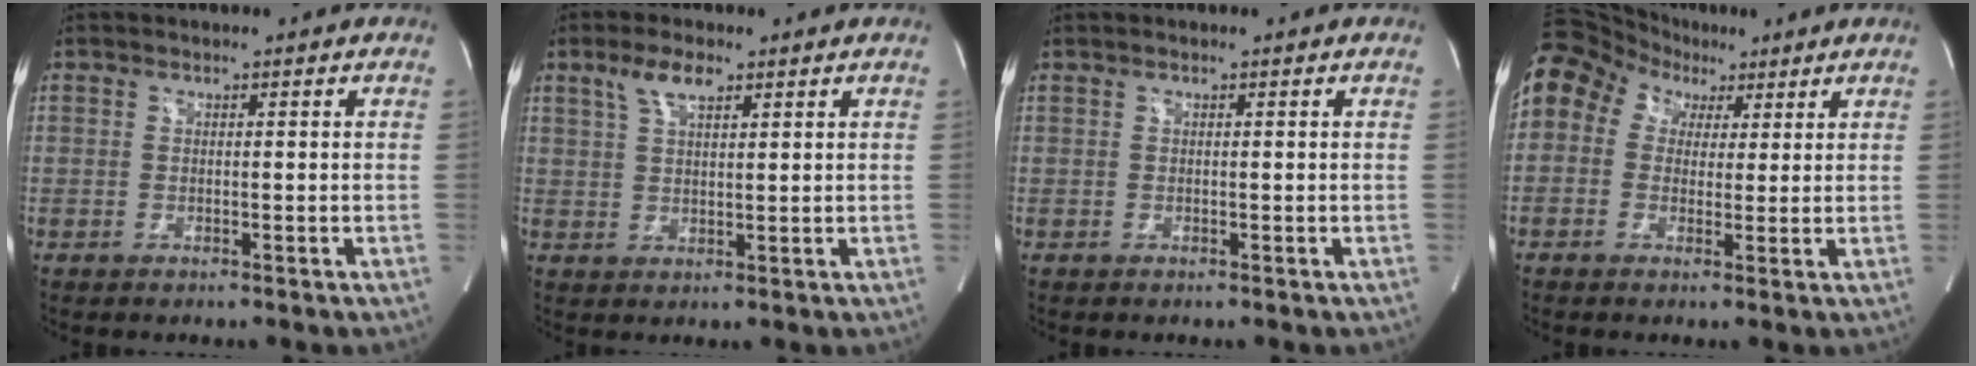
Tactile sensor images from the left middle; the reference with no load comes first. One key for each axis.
{"total": 4.5, "fx": 2.8, "fy": 1.4, "fz": 3.2, "tx": -0.071, "ty": 0.011, "tz": 0.057}
{"total": 0.0}
{"total": 14.0, "fx": 6.3, "fy": 11.1, "fz": 5.8, "tx": -0.152, "ty": 0.090, "tz": 0.118}